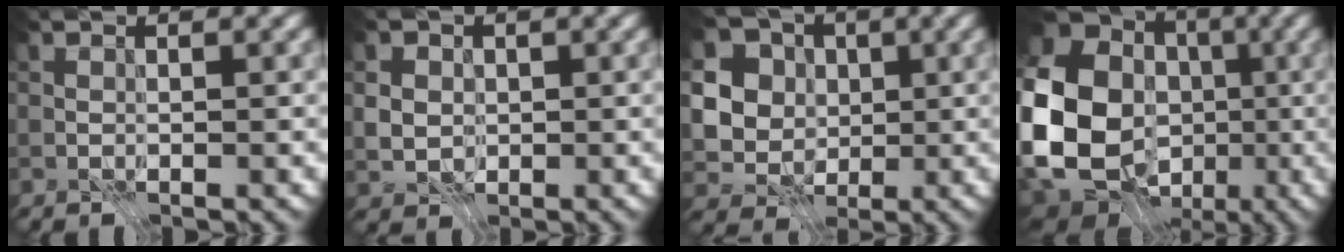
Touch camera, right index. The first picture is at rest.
{"total": 3.2, "force": [0.3, 2.8, 1.4], "torque": [-0.033, 0.004, 0.002]}
{"total": 9.3, "force": [1.0, 8.4, 4.0], "torque": [-0.089, 0.013, -0.010]}
{"total": 21.9, "force": [-2.1, 19.3, 10.1], "torque": [-0.225, -0.008, -0.080]}